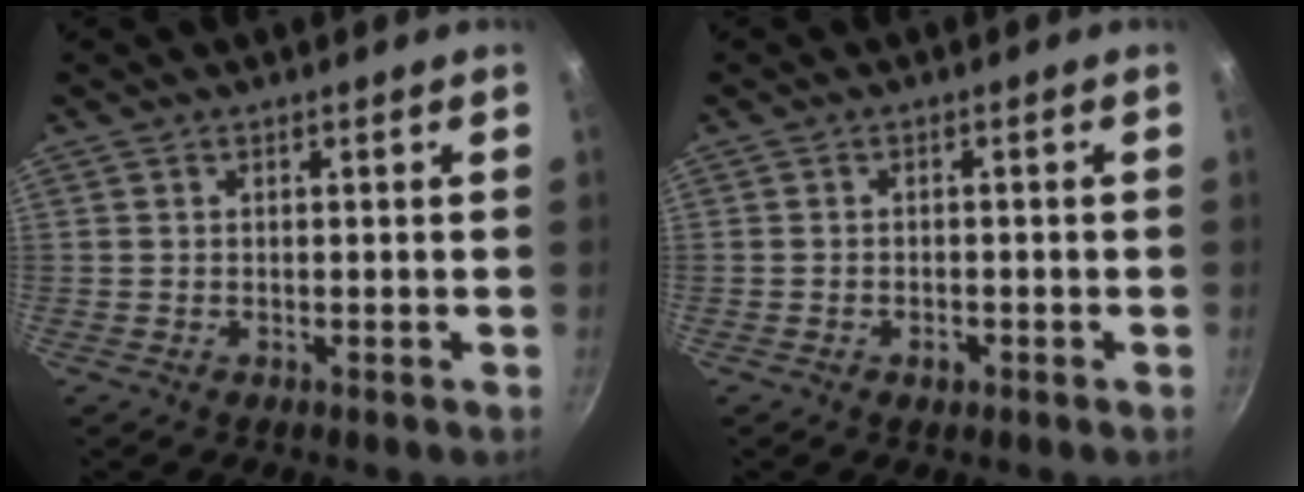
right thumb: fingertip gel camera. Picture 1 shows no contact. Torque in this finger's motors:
{"motor_torque": [-0.06, 0.08, -0.19, 0.09, -0.02]}